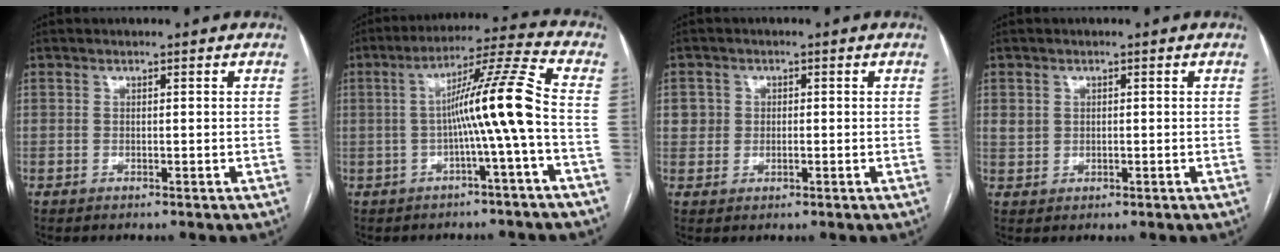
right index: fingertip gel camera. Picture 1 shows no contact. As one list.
[{"total": 10.3, "force": [-1.6, -2.0, 9.9], "torque": [-0.162, 0.019, -0.028]}, {"total": 2.7, "force": [0.3, 2.6, 0.6], "torque": [-0.003, 0.008, 0.007]}, {"total": 2.3, "force": [0.5, 2.0, 0.9], "torque": [-0.020, 0.008, 0.016]}]